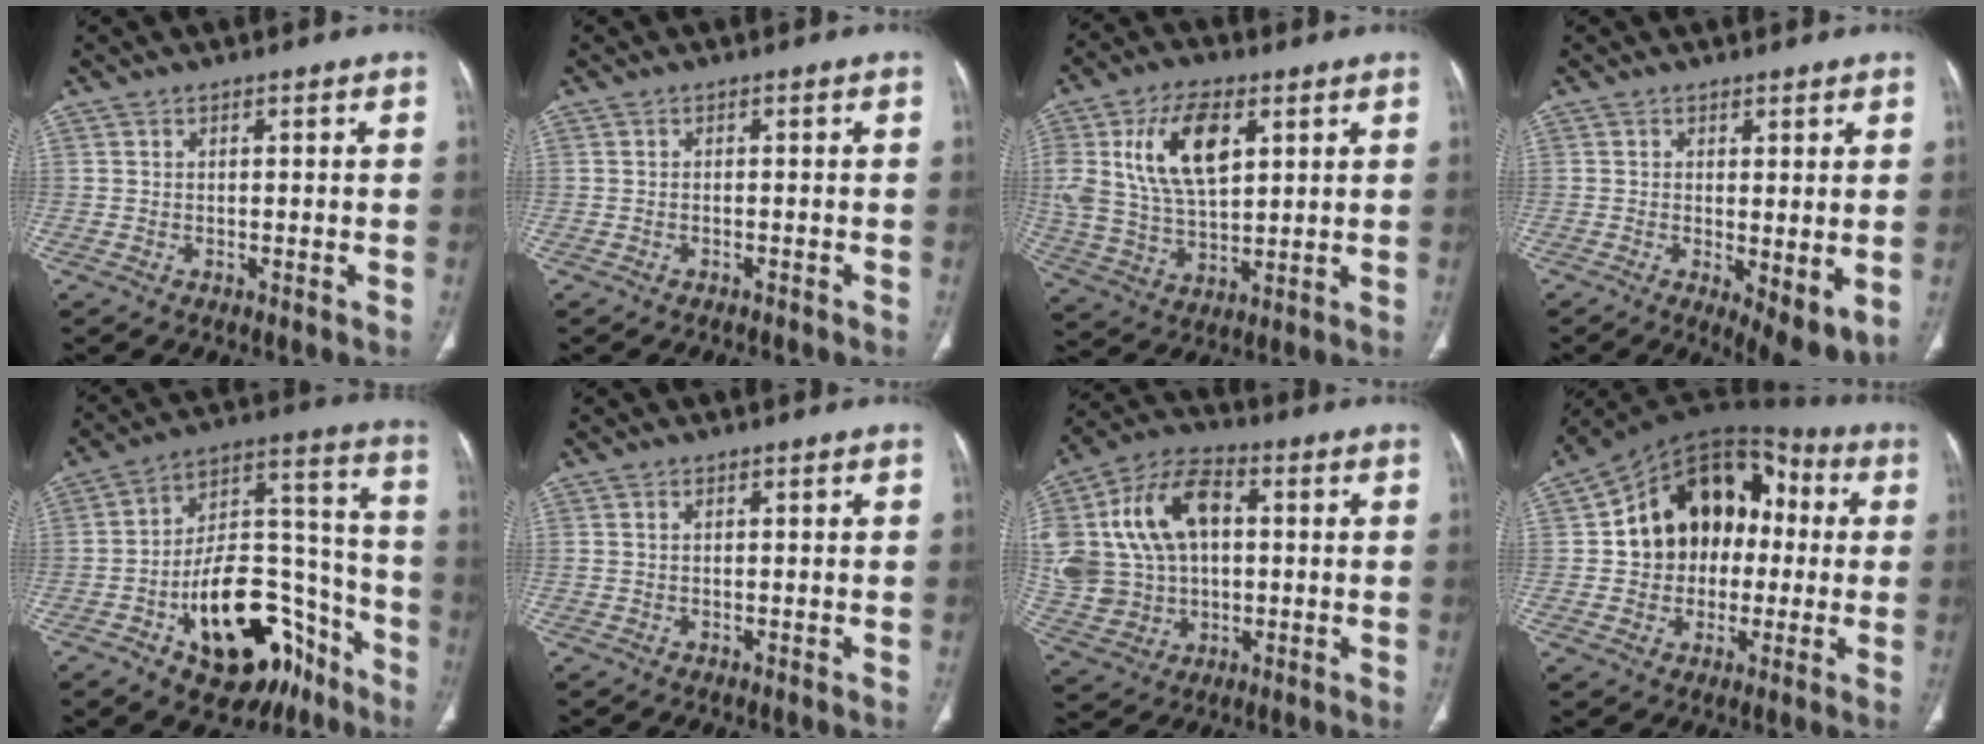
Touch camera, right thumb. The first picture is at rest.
{"total": 1.3, "force": [-1.2, 0.4, 0.3], "torque": [-0.013, 0.007, -0.013]}
{"total": 15.8, "force": [5.3, 8.4, 12.3], "torque": [-0.226, -0.012, 0.107]}
{"total": 7.0, "force": [-0.7, 2.5, 6.5], "torque": [-0.101, -0.025, -0.007]}
{"total": 27.4, "force": [-12.6, 14.8, 19.3], "torque": [-0.242, 0.088, -0.179]}
{"total": 0.7, "force": [0.3, 0.4, 0.5], "torque": [-0.011, 0.003, 0.008]}
{"total": 22.5, "force": [3.6, 16.1, 15.3], "torque": [-0.319, 0.031, 0.076]}
{"total": 19.1, "force": [0.9, 14.6, 12.3], "torque": [-0.142, 0.044, 0.011]}